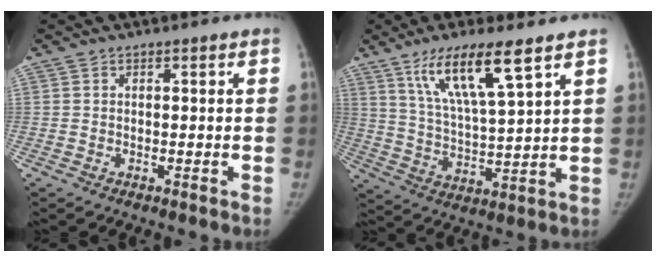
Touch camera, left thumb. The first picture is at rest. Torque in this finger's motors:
{"motor_torque": [0.13, 0.08, 1.28, -0.91, 0.07]}